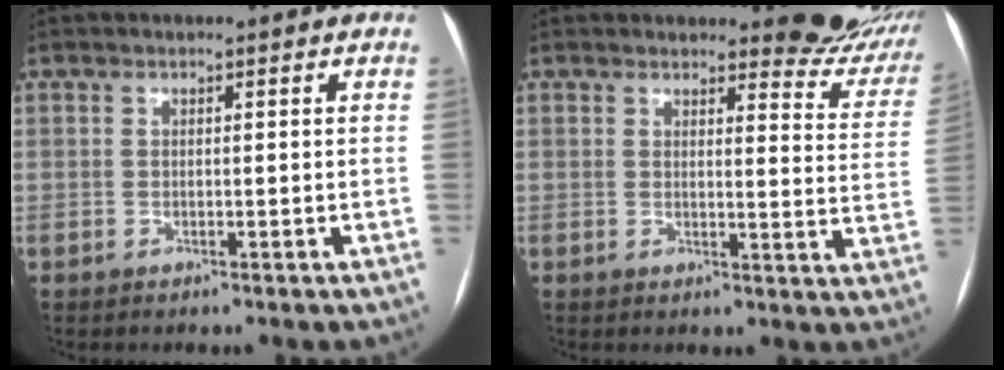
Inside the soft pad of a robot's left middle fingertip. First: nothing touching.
{"total": 11.4, "force": [10.6, 2.6, 3.3], "torque": [-0.009, -0.064, 0.092]}